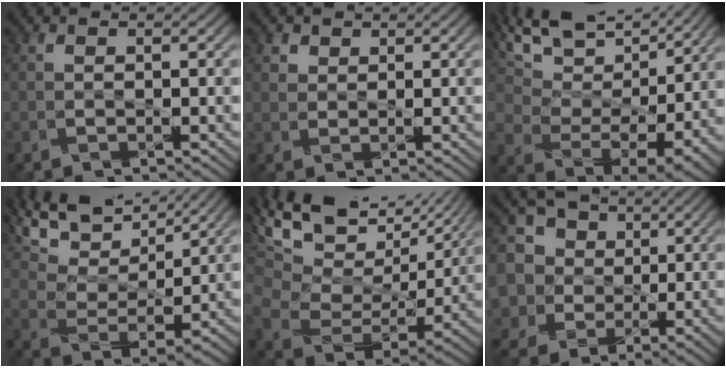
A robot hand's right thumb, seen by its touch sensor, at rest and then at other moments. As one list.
[{"total": 2.0, "force": [1.4, 1.4, 0.5], "torque": [-0.017, -0.006, 0.032]}, {"total": 15.1, "force": [11.0, 6.6, 8.0], "torque": [-0.197, 0.022, 0.164]}, {"total": 13.7, "force": [10.5, 5.1, 7.0], "torque": [-0.178, 0.006, 0.167]}, {"total": 16.4, "force": [10.6, 8.3, 9.4], "torque": [-0.229, 0.024, 0.178]}, {"total": 10.6, "force": [3.0, 9.2, 4.3], "torque": [-0.169, 0.026, 0.037]}]